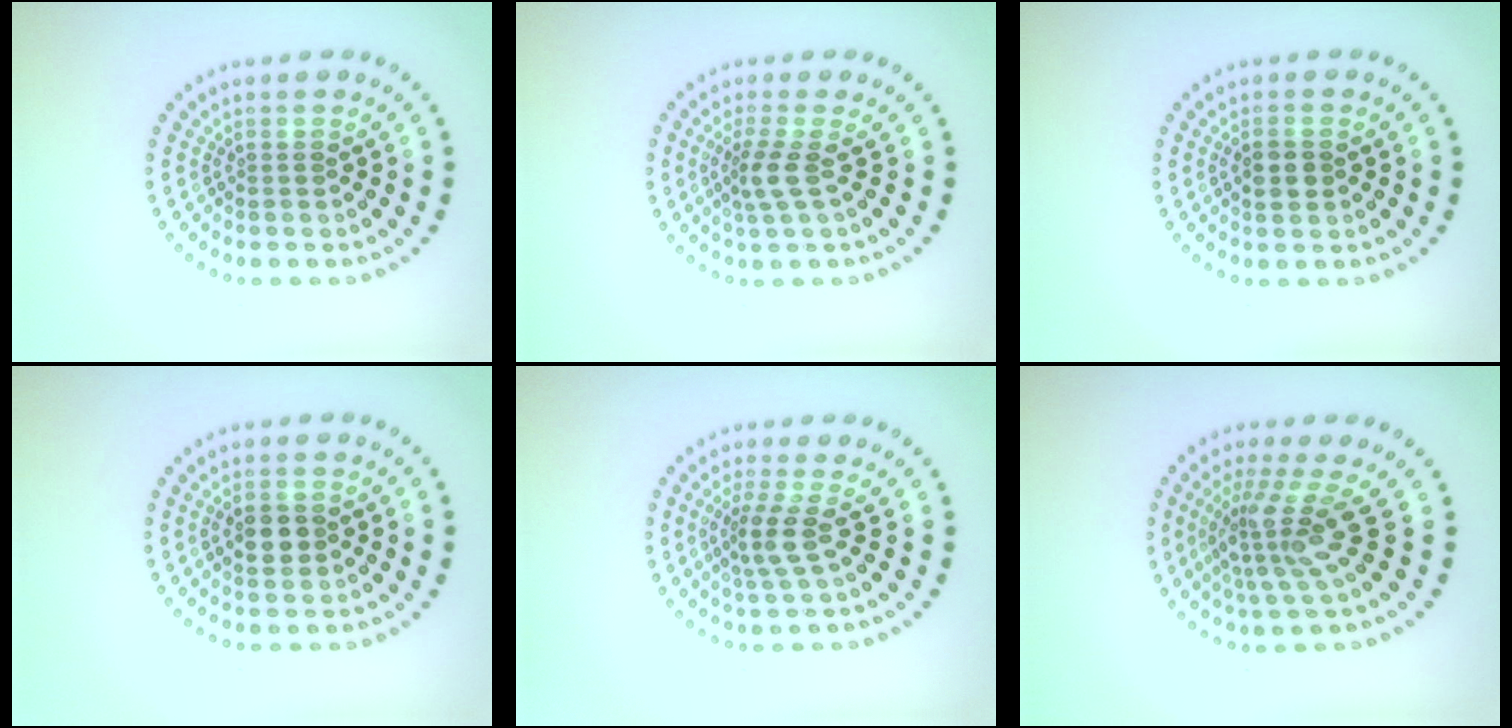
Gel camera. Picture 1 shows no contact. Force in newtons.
{"total": 2.5, "press": 1.9, "slide": 1.7}
{"total": 2.0, "press": 2.0, "slide": 0.2}
{"total": 3.1, "press": 3.1, "slide": 0.1}
{"total": 2.9, "press": 2.2, "slide": 1.9}
{"total": 4.6, "press": 3.2, "slide": 3.4}